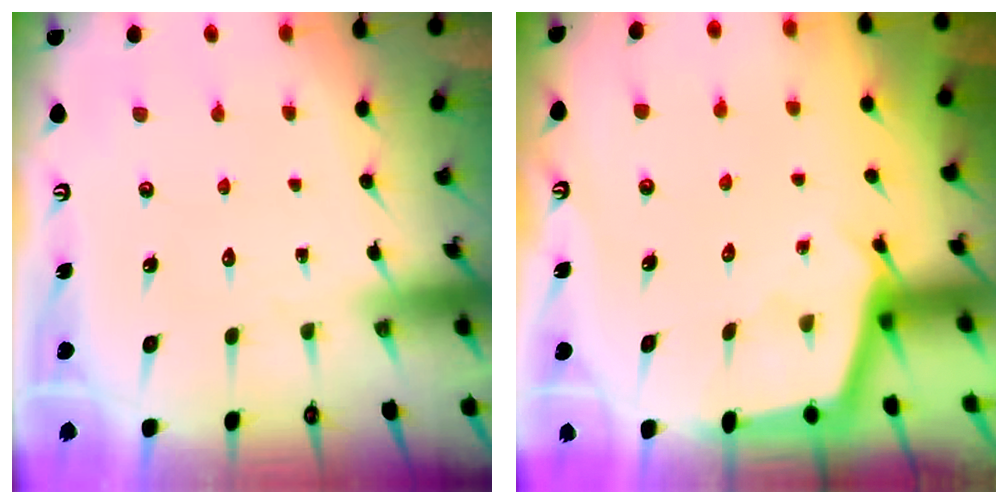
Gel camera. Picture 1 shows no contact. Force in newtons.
{"total": 2.9, "press": 2.9, "slide": 0.3}